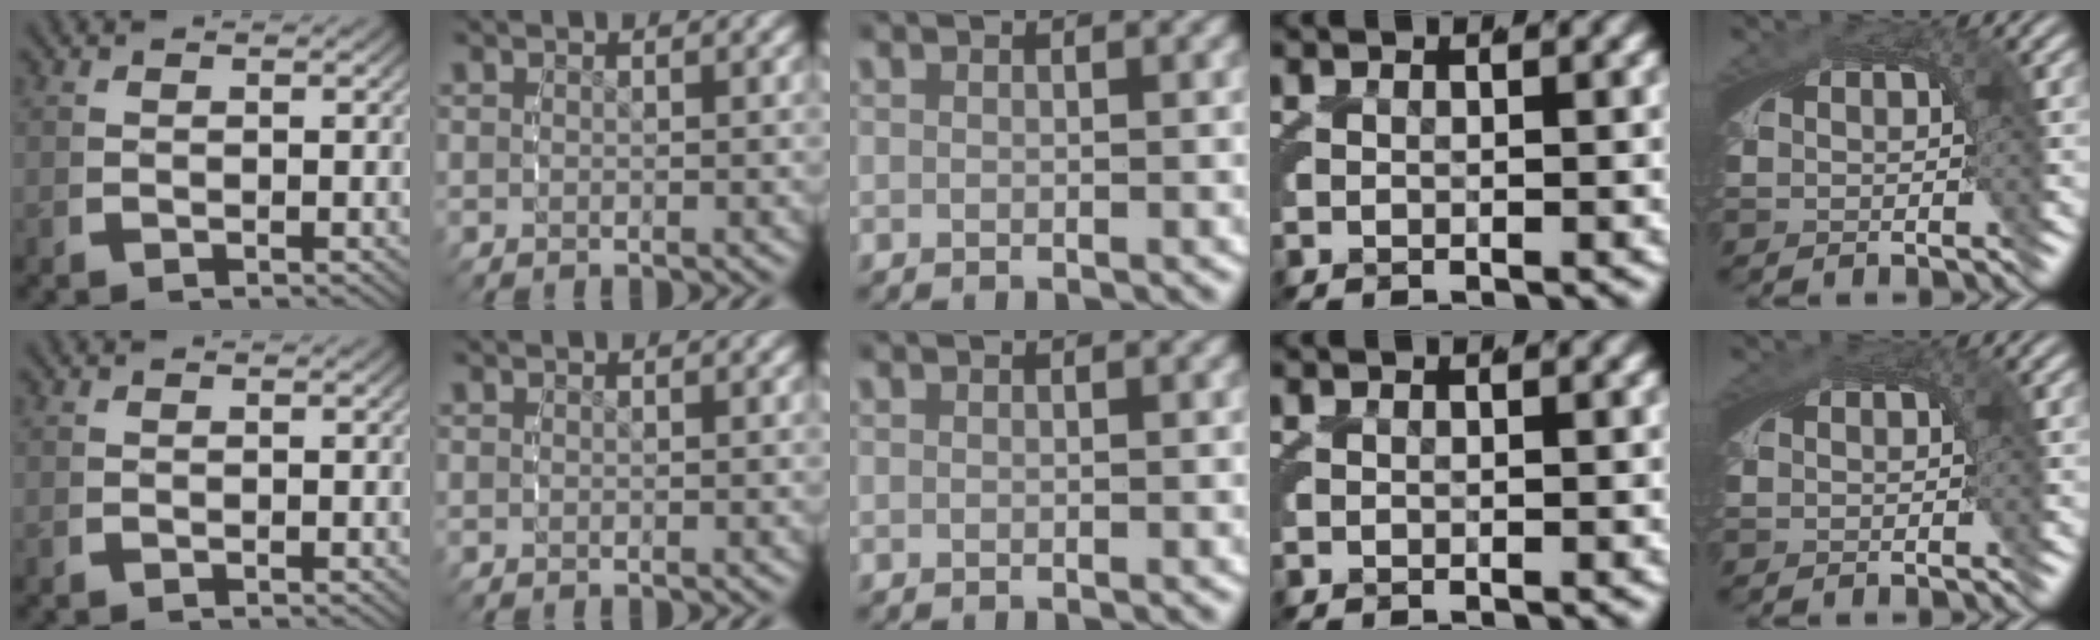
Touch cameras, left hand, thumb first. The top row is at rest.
{"little": {"total": 0.6, "force": [0.2, 0.1, 0.5], "torque": [-0.008, 0.002, 0.005]}}